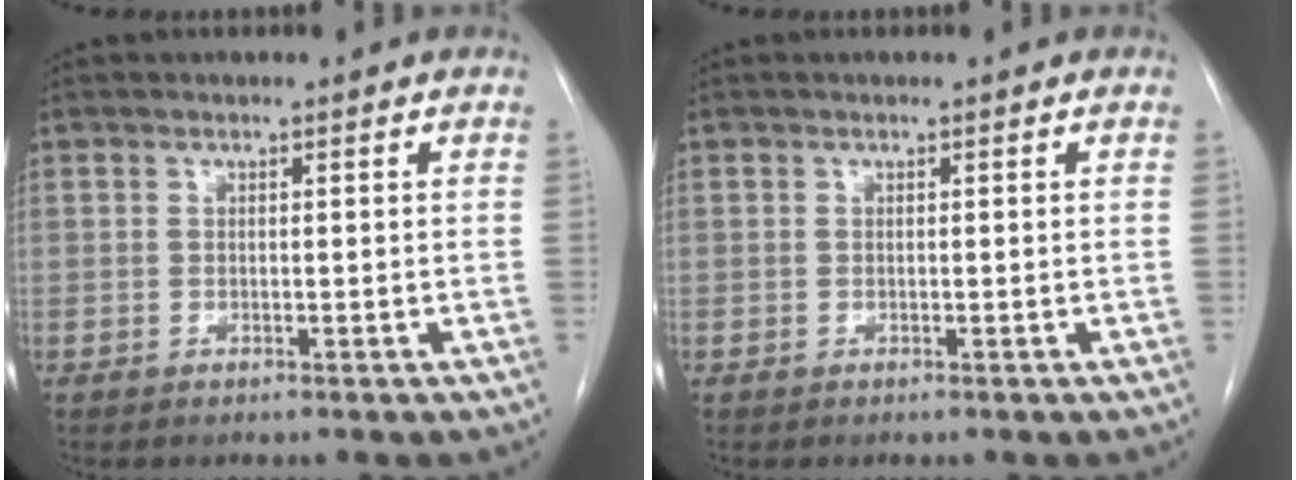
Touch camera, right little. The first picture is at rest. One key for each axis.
{"total": 0.0}